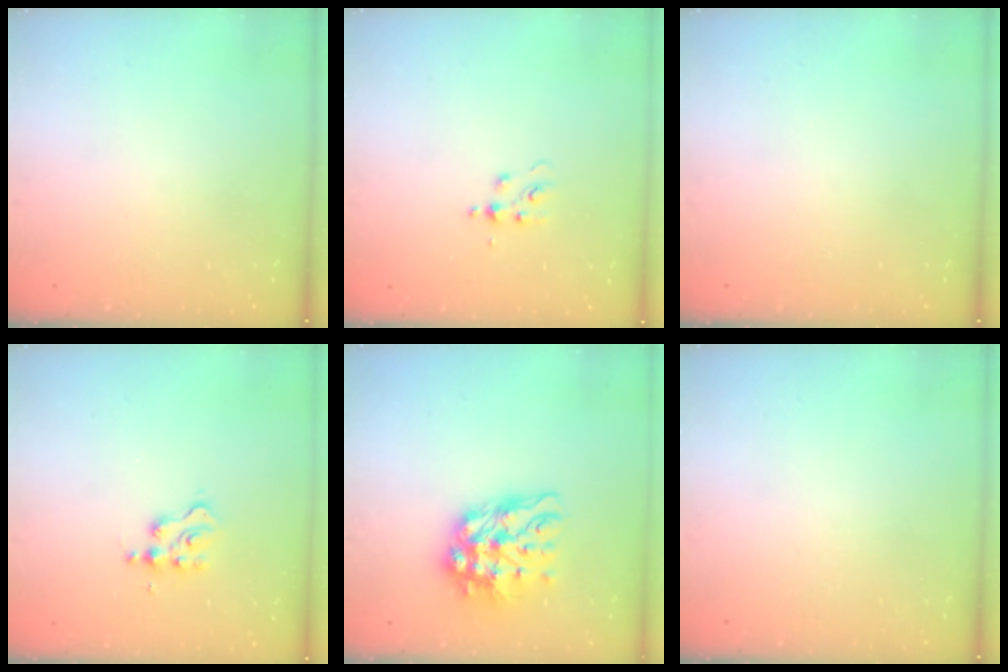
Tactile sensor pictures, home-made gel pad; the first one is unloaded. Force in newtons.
{"total": 4.8, "press": 4.8, "slide": 0.6}
{"total": 0.0}
{"total": 3.0, "press": 3.0, "slide": 0.2}
{"total": 13.0, "press": 12.9, "slide": 1.5}
{"total": 0.0}